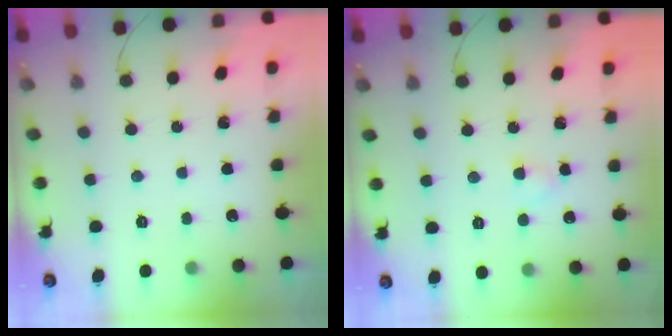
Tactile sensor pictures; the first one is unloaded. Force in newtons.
{"total": 1.8, "press": 1.5, "slide": 0.9}